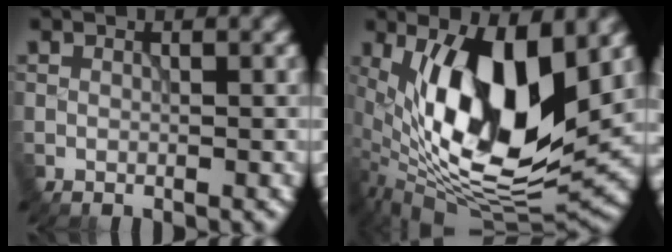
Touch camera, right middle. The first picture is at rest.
{"total": 13.8, "force": [2.3, 5.4, 12.5], "torque": [-0.217, -0.015, 0.037]}